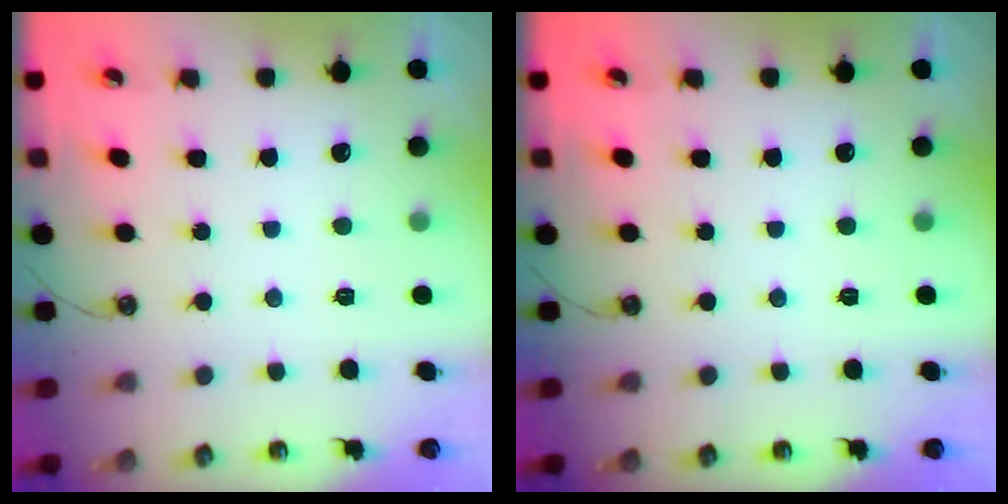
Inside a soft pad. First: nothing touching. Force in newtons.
{"total": 0.0}